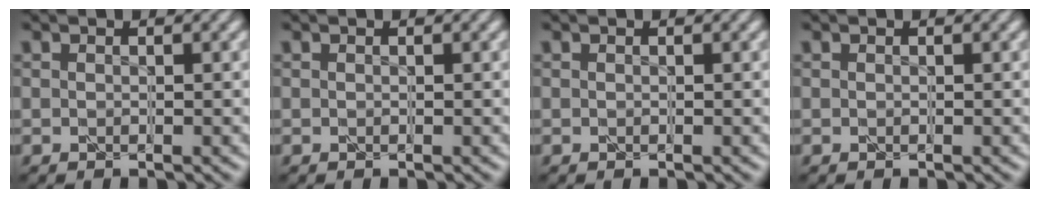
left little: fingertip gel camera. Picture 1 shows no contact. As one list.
[{"total": 0.0}, {"total": 0.0}, {"total": 0.0}]